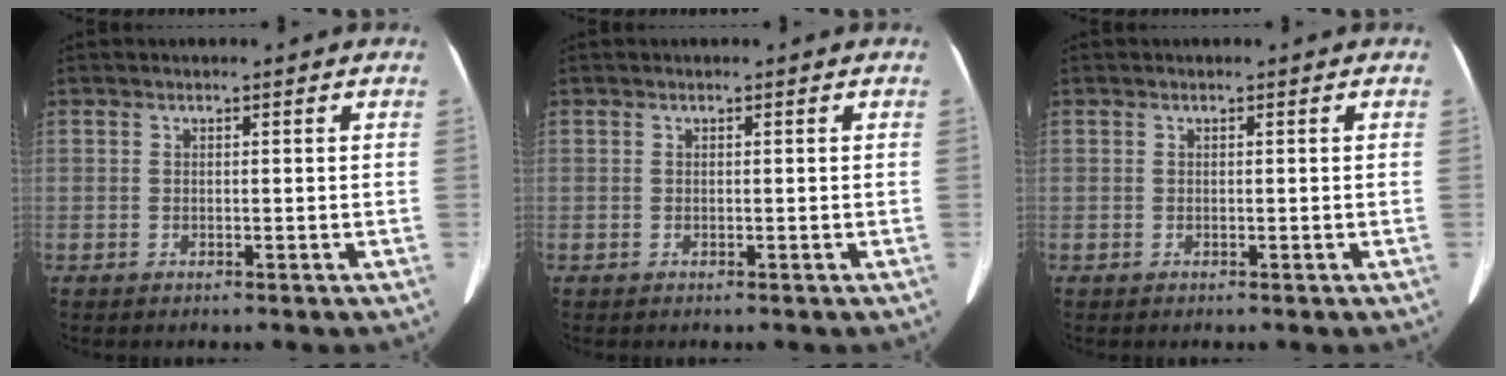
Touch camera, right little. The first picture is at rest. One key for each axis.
{"total": 0.0}
{"total": 0.0}